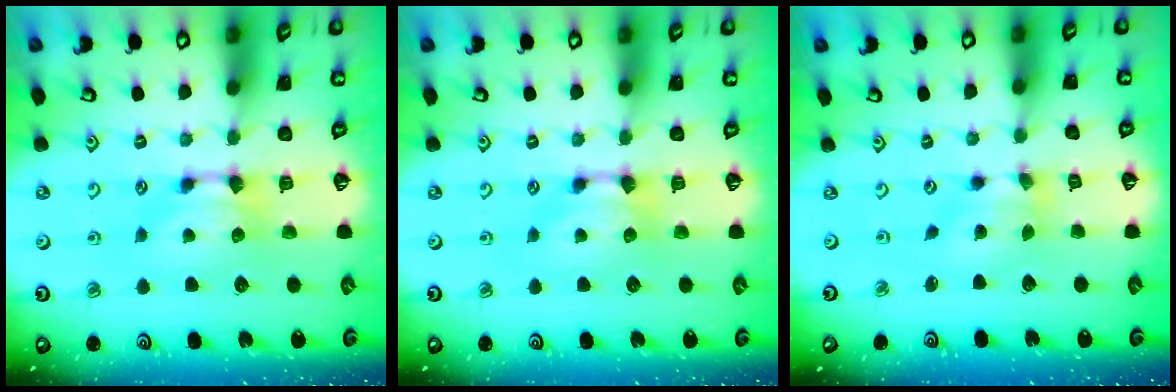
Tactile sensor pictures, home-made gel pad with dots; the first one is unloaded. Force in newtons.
{"total": 0.0}
{"total": 3.8, "press": 3.5, "slide": 1.6}